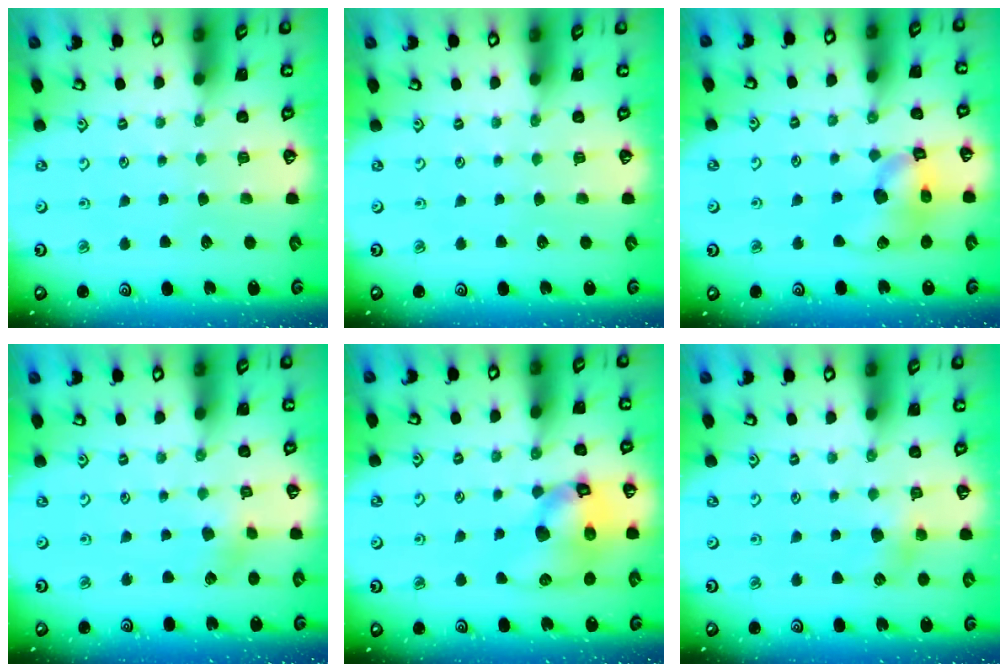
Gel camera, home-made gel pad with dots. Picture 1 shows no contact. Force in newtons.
{"total": 0.0}
{"total": 13.6, "press": 13.5, "slide": 2.1}
{"total": 3.1, "press": 3.0, "slide": 0.4}
{"total": 14.0, "press": 13.8, "slide": 2.1}
{"total": 6.1, "press": 6.1, "slide": 1.0}